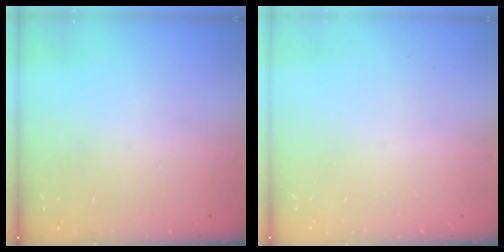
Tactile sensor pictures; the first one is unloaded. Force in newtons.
{"total": 0.0}